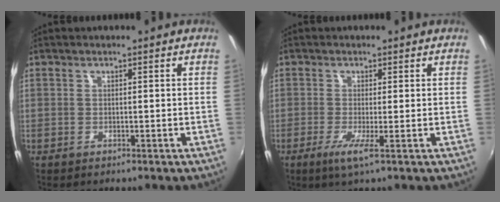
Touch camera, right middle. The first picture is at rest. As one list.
[{"total": 3.1, "force": [-1.1, -0.5, 2.8], "torque": [-0.066, -0.012, -0.027]}]